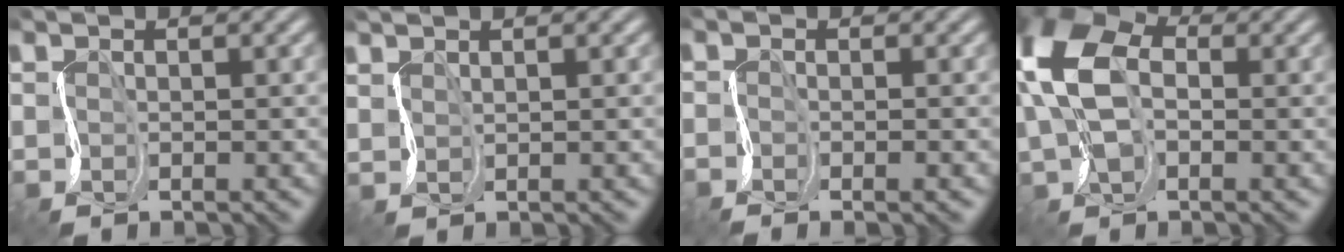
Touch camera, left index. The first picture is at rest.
{"total": 1.8, "force": [1.6, 0.2, 0.9], "torque": [-0.025, 0.012, 0.025]}
{"total": 1.3, "force": [-0.5, 0.1, 1.2], "torque": [-0.003, 0.006, -0.019]}
{"total": 9.5, "force": [1.4, 6.2, 7.1], "torque": [-0.167, 0.009, 0.025]}